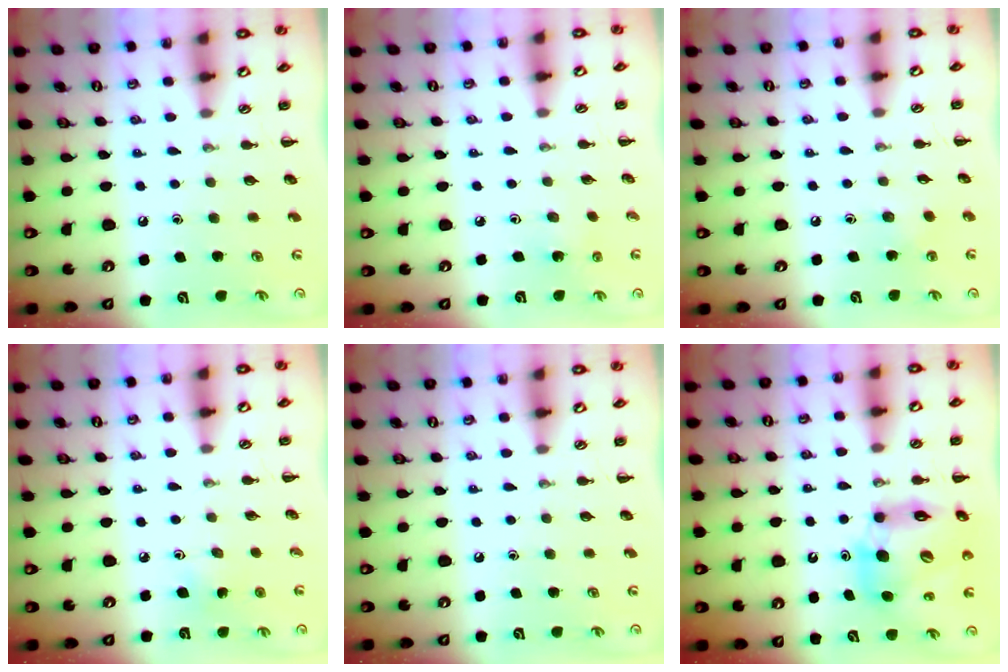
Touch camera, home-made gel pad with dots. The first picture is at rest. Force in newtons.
{"total": 1.9, "press": 1.8, "slide": 0.7}
{"total": 4.6, "press": 4.4, "slide": 1.5}
{"total": 3.2, "press": 3.0, "slide": 1.0}
{"total": 0.0}
{"total": 12.9, "press": 12.4, "slide": 3.5}